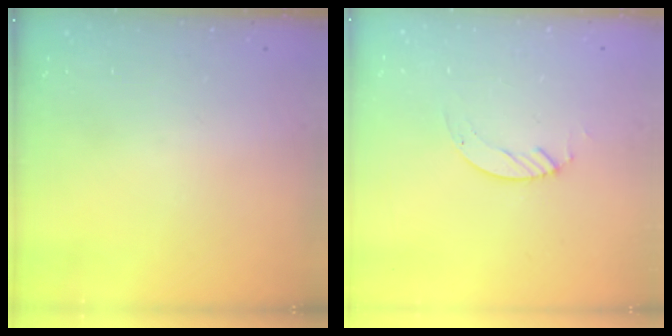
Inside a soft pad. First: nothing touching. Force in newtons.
{"total": 2.1, "press": 2.1, "slide": 0.2}